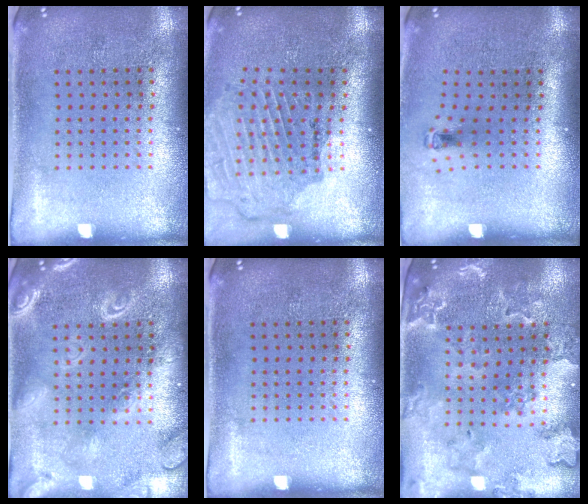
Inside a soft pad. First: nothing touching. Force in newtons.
{"total": 1.7, "press": 1.7, "slide": 0.3}
{"total": 0.6, "press": 0.3, "slide": 0.5}
{"total": 3.9, "press": 3.8, "slide": 0.5}
{"total": 0.0}
{"total": 1.7, "press": 1.7, "slide": 0.3}